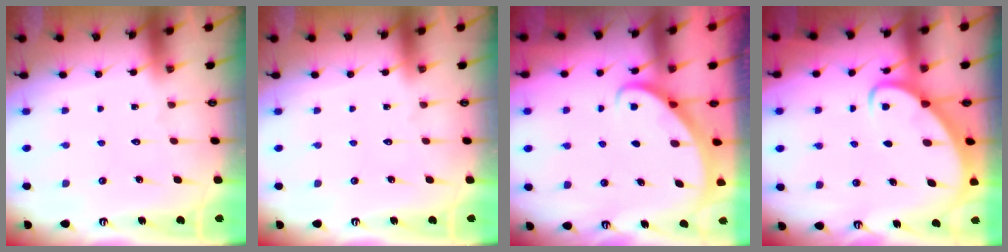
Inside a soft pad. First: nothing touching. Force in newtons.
{"total": 0.0}
{"total": 2.7, "press": 2.7, "slide": 0.2}
{"total": 3.3, "press": 3.3, "slide": 0.5}